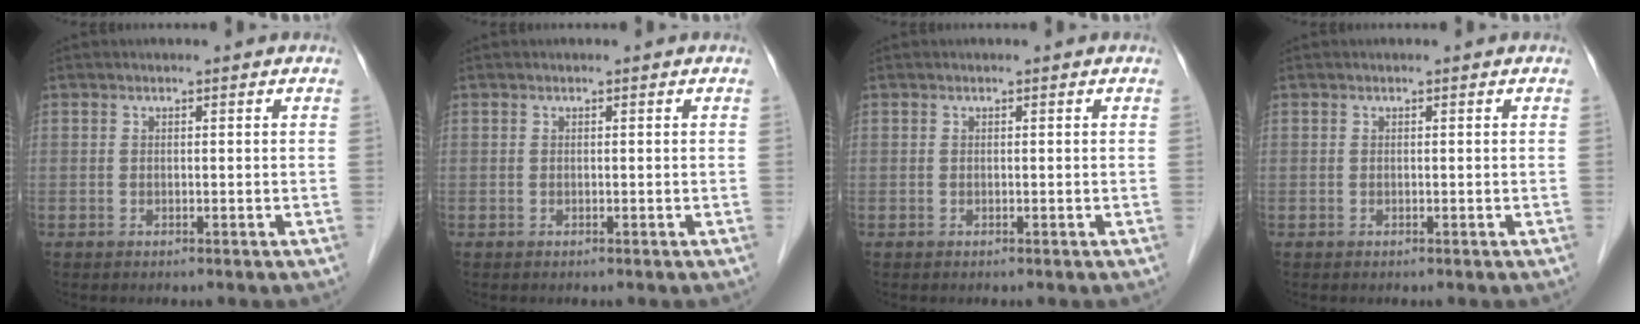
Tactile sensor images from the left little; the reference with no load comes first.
{"total": 0.0}
{"total": 0.0}
{"total": 0.0}